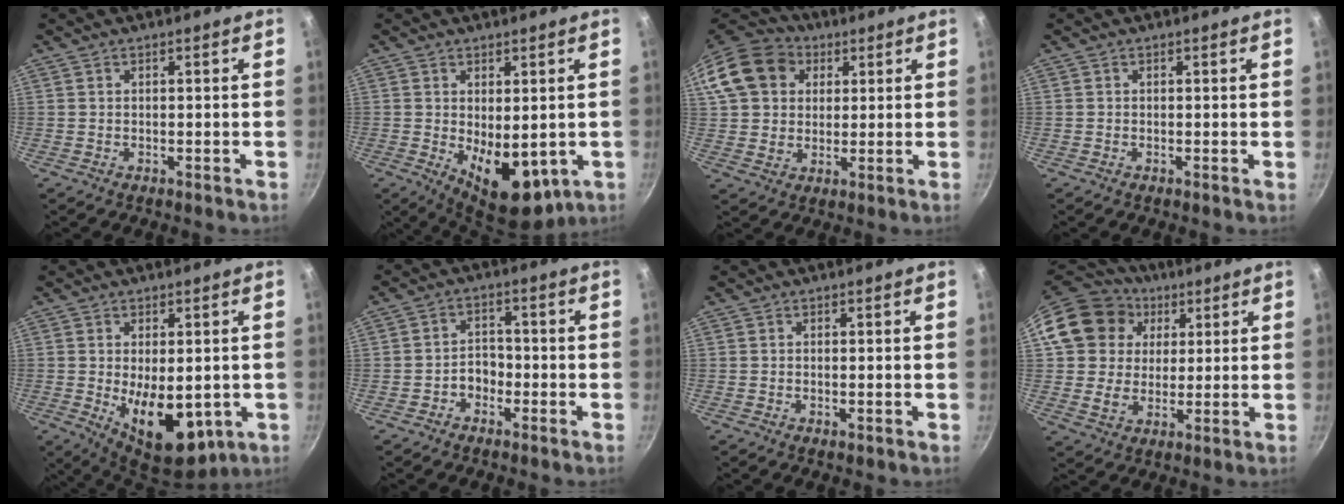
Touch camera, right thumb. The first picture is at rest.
{"total": 11.0, "force": [-0.9, 6.2, 9.1], "torque": [-0.109, -0.023, 0.005]}
{"total": 17.6, "force": [5.6, 14.2, 8.9], "torque": [-0.174, 0.026, 0.091]}
{"total": 0.0}
{"total": 13.7, "force": [-2.1, 7.5, 11.3], "torque": [-0.142, -0.017, -0.011]}
{"total": 4.0, "force": [-2.0, 3.0, 1.9], "torque": [-0.006, 0.027, -0.037]}
{"total": 0.7, "force": [-0.2, 0.2, 0.6], "torque": [-0.011, 0.000, -0.004]}
{"total": 16.6, "force": [5.2, 14.2, 6.7], "torque": [-0.109, 0.016, 0.087]}